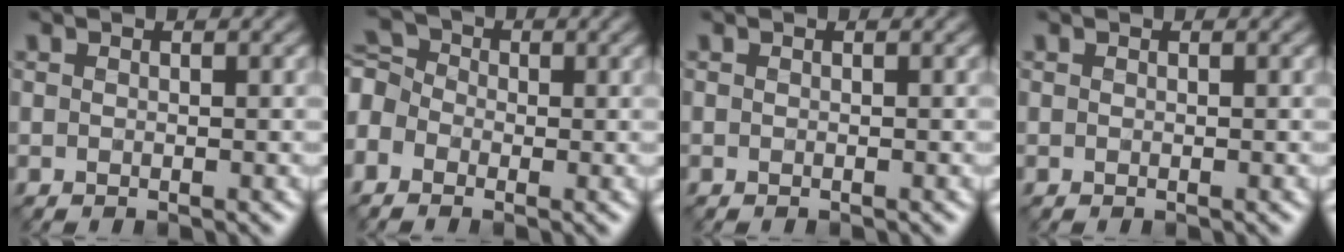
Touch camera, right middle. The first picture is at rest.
{"total": 4.6, "force": [-1.6, 3.6, 2.3], "torque": [-0.063, 0.011, -0.037]}
{"total": 0.0}
{"total": 0.0}